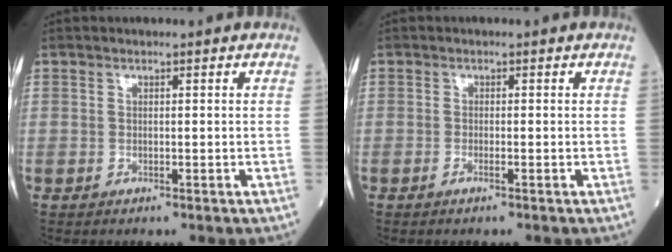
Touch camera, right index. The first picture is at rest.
{"total": 0.8, "force": [-0.4, 0.0, 0.6], "torque": [-0.013, -0.001, -0.008]}